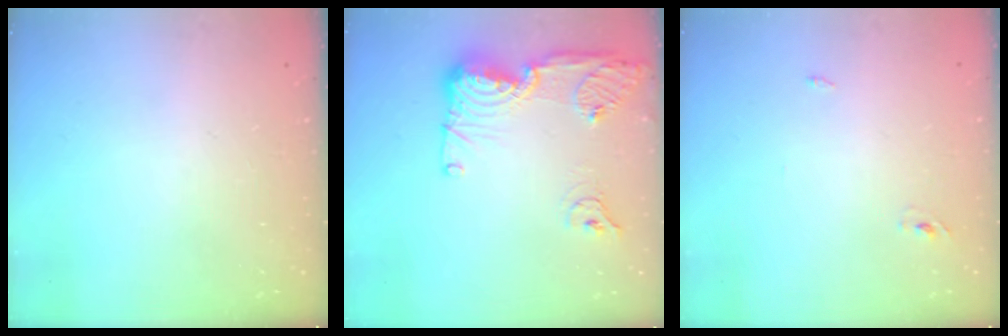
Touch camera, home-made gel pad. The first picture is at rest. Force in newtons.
{"total": 18.3, "press": 17.2, "slide": 6.3}
{"total": 2.4, "press": 2.1, "slide": 1.0}